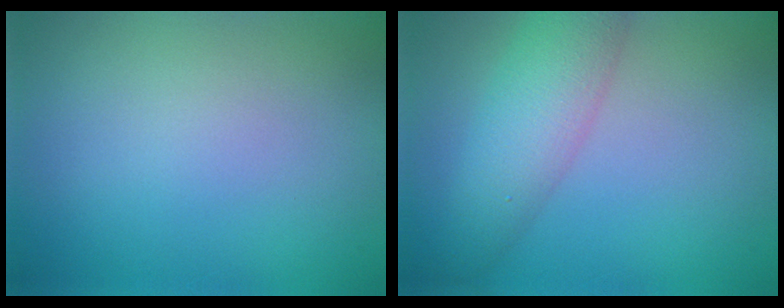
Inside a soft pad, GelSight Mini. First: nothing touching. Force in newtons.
{"total": 5.3, "press": 5.3, "slide": 0.2}